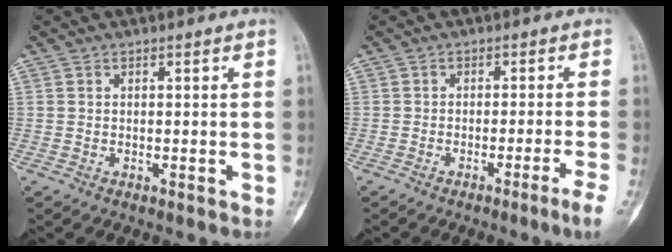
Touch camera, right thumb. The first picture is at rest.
{"total": 4.5, "force": [-2.5, -0.8, 3.6], "torque": [-0.063, 0.005, -0.040]}